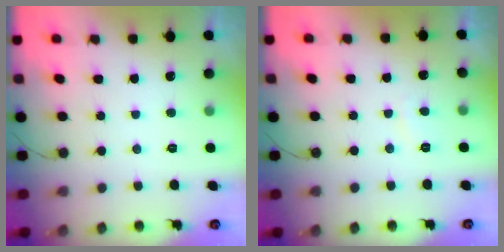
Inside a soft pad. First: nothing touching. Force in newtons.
{"total": 1.6, "press": 1.5, "slide": 0.6}